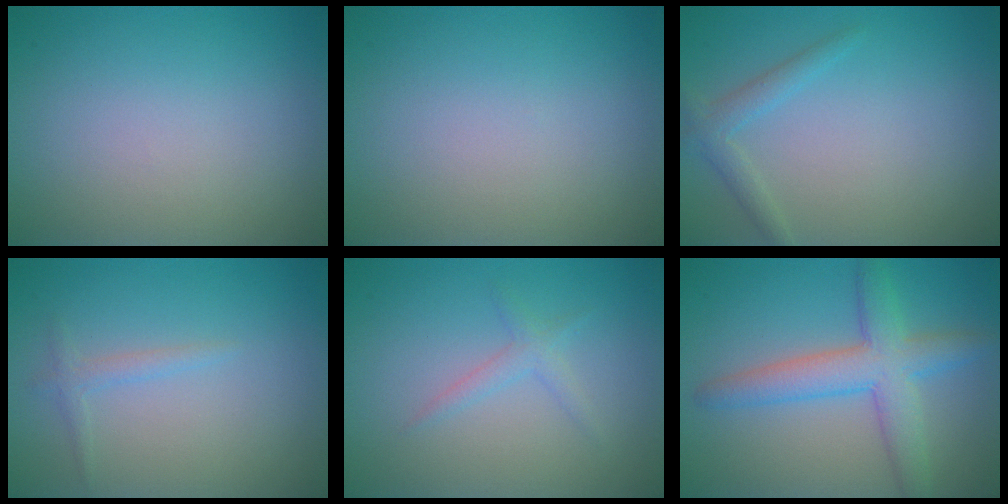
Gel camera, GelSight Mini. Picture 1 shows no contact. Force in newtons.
{"total": 0.0}
{"total": 1.7, "press": 1.7, "slide": 0.1}
{"total": 1.1, "press": 1.1, "slide": 0.1}
{"total": 1.3, "press": 1.3, "slide": 0.1}
{"total": 5.2, "press": 5.2, "slide": 0.1}